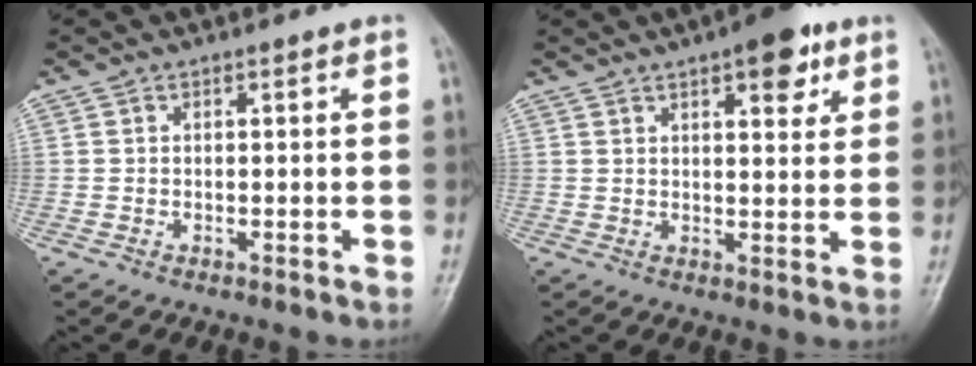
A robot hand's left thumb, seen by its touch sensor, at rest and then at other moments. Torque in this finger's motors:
{"motor_torque": [1.47, 1.10, 1.28, -1.08, -0.42]}